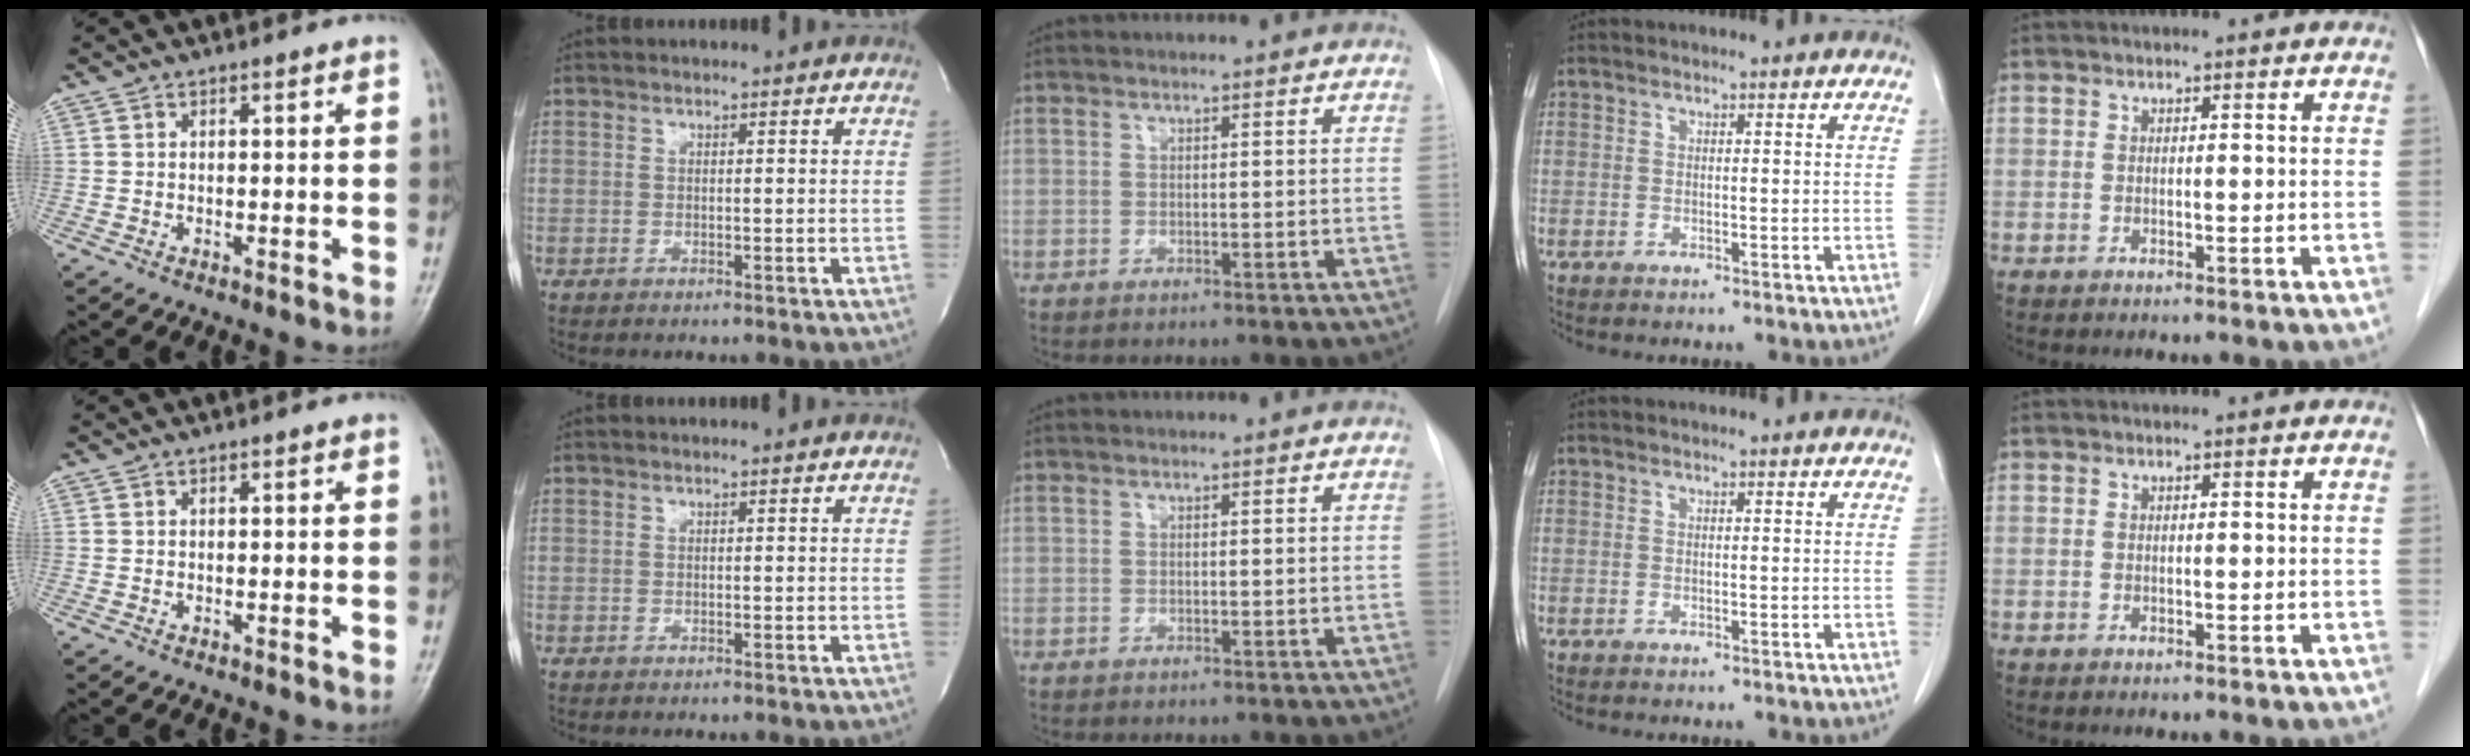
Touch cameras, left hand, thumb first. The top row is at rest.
{}